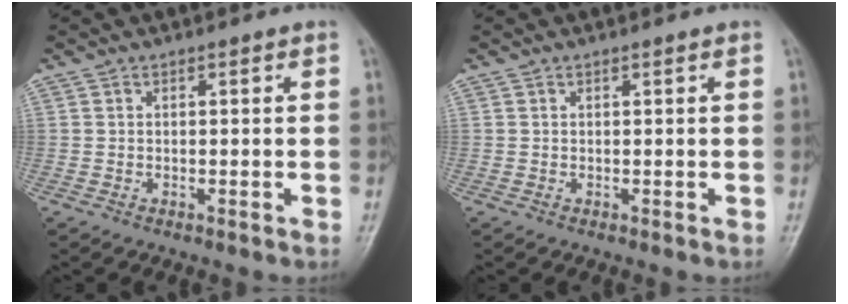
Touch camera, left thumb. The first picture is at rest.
{"total": 0.0}